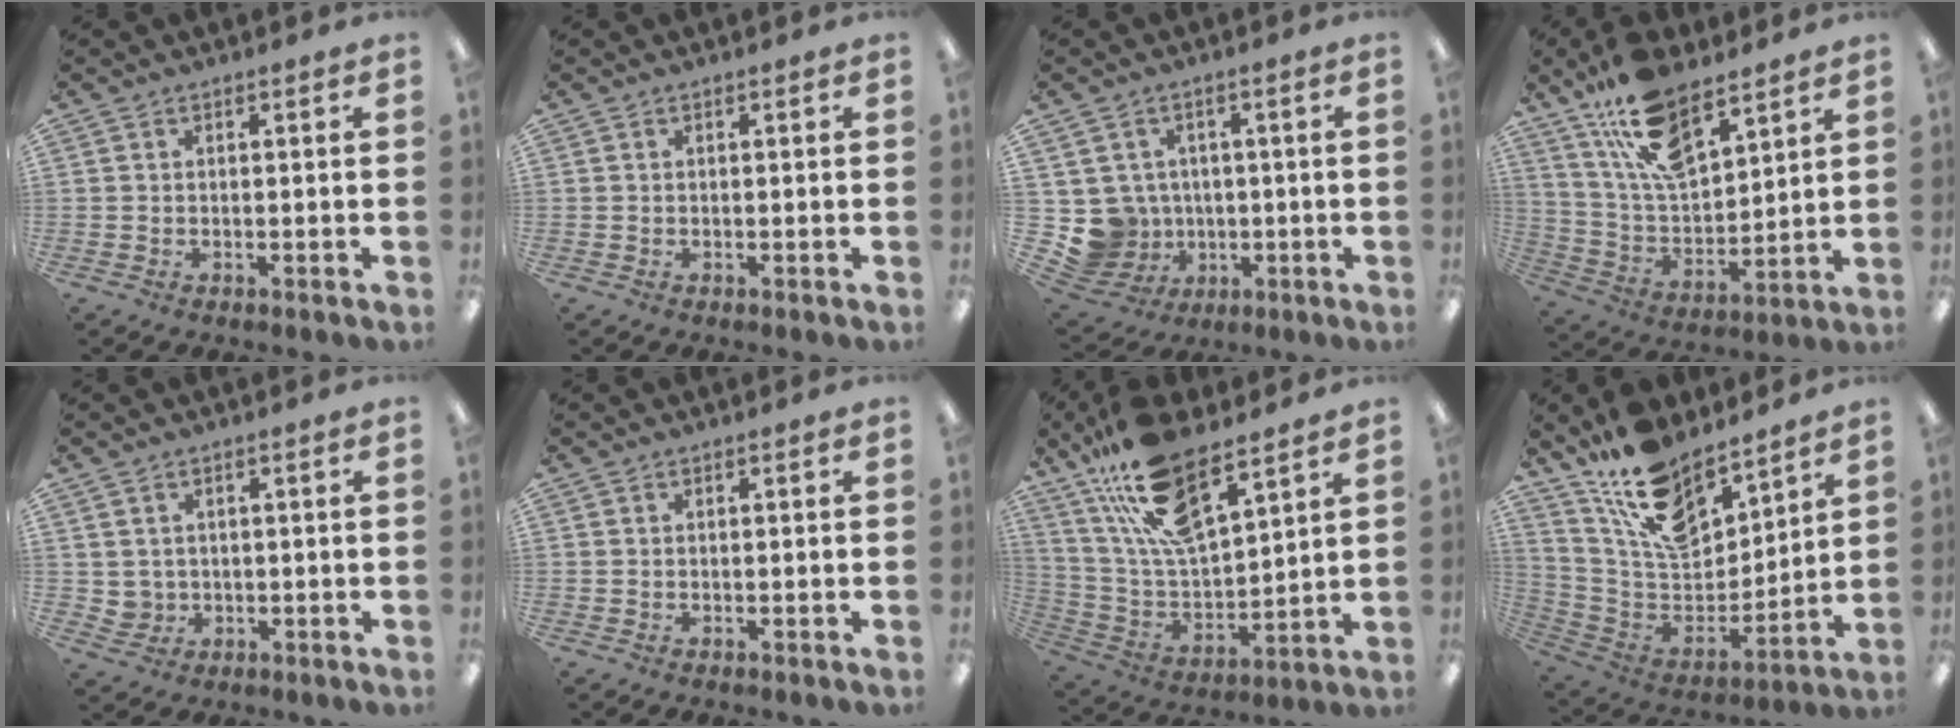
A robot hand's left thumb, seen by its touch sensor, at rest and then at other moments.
{"total": 0.0}
{"total": 7.4, "force": [0.1, 7.4, 0.8], "torque": [-0.055, -0.003, 0.014]}
{"total": 17.3, "force": [11.9, 7.4, 10.0], "torque": [-0.191, -0.054, 0.215]}
{"total": 2.9, "force": [1.2, 2.7, 0.1], "torque": [-0.010, 0.003, 0.024]}
{"total": 0.0}
{"total": 19.2, "force": [13.9, 6.3, 11.6], "torque": [-0.240, -0.073, 0.246]}
{"total": 16.1, "force": [12.9, 6.9, 6.8], "torque": [-0.142, -0.084, 0.238]}